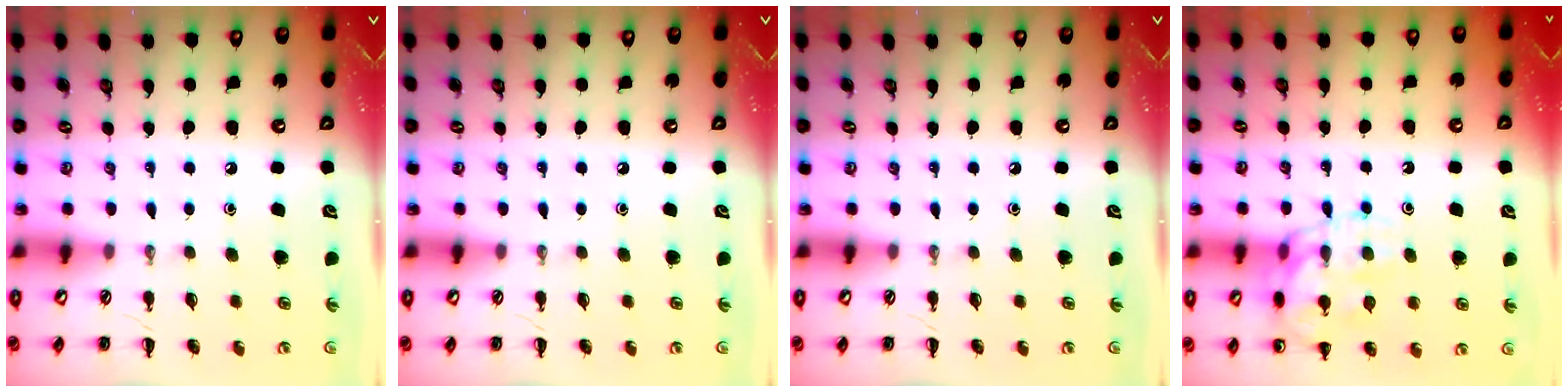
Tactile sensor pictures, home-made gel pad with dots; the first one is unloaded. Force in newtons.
{"total": 0.0}
{"total": 0.0}
{"total": 14.7, "press": 14.7, "slide": 1.5}